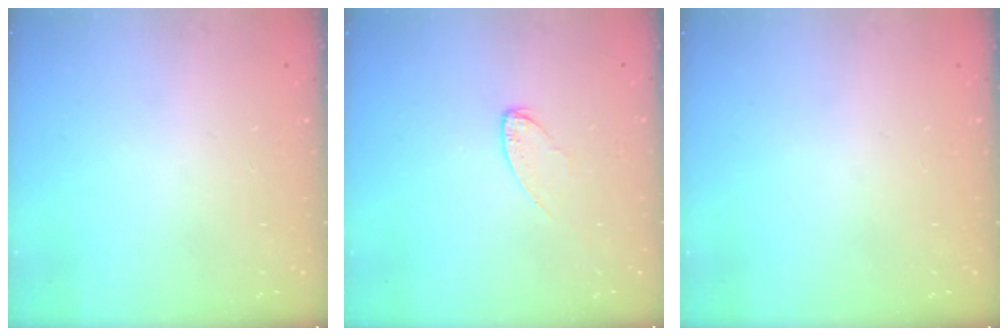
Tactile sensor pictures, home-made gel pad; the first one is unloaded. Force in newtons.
{"total": 6.6, "press": 6.5, "slide": 0.4}
{"total": 0.0}